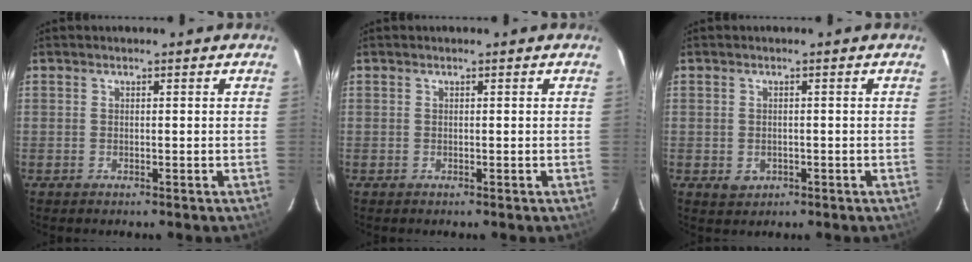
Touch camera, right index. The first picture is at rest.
{"total": 0.0}
{"total": 2.5, "force": [-0.6, 2.1, 1.2], "torque": [-0.022, 0.000, -0.001]}